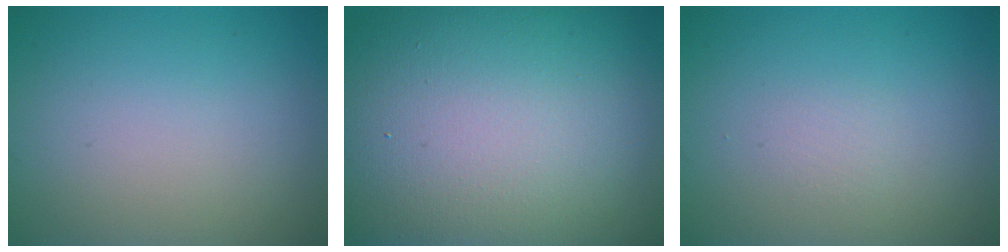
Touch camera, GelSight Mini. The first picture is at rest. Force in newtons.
{"total": 20.5, "press": 20.5, "slide": 1.4}
{"total": 0.7, "press": 0.7, "slide": 0.1}